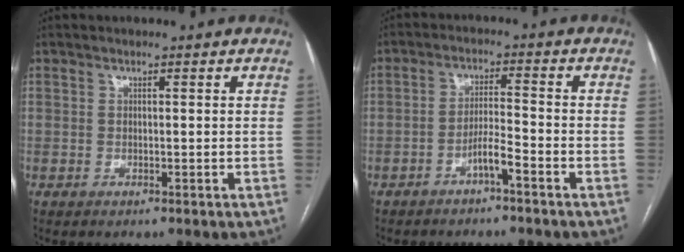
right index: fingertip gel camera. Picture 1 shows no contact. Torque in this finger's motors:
{"motor_torque": [0.69, -0.37, 0.42, 0.09]}